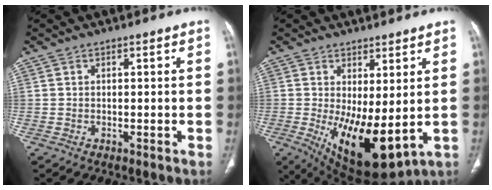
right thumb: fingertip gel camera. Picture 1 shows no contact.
{"total": 13.7, "force": [-0.8, 5.6, 12.4], "torque": [-0.199, -0.028, 0.011]}